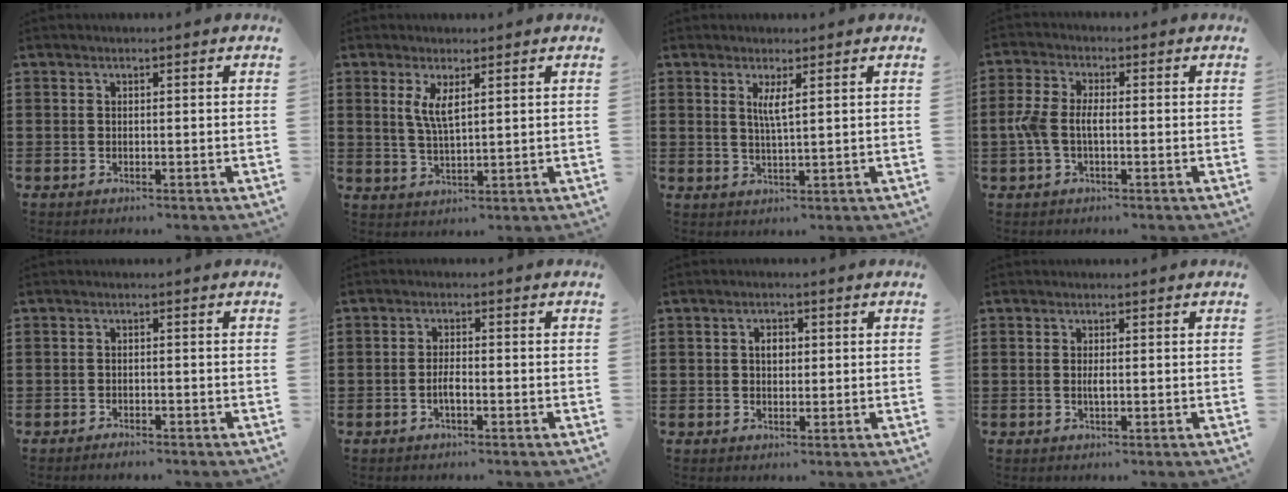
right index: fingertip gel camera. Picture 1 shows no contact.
{"total": 4.0, "force": [1.6, 1.1, 3.5], "torque": [-0.074, 0.002, 0.028]}
{"total": 2.7, "force": [1.0, 0.2, 2.5], "torque": [-0.052, -0.002, 0.015]}
{"total": 4.2, "force": [-0.7, 2.0, 3.6], "torque": [-0.094, -0.003, -0.022]}
{"total": 1.1, "force": [-1.1, 0.1, 0.2], "torque": [-0.007, 0.000, -0.021]}
{"total": 2.2, "force": [-0.8, 0.6, 1.9], "torque": [-0.042, 0.001, -0.018]}
{"total": 2.2, "force": [0.3, 1.4, 1.7], "torque": [-0.035, 0.010, 0.004]}
{"total": 1.1, "force": [-0.1, 0.2, 1.1], "torque": [-0.020, 0.000, -0.002]}